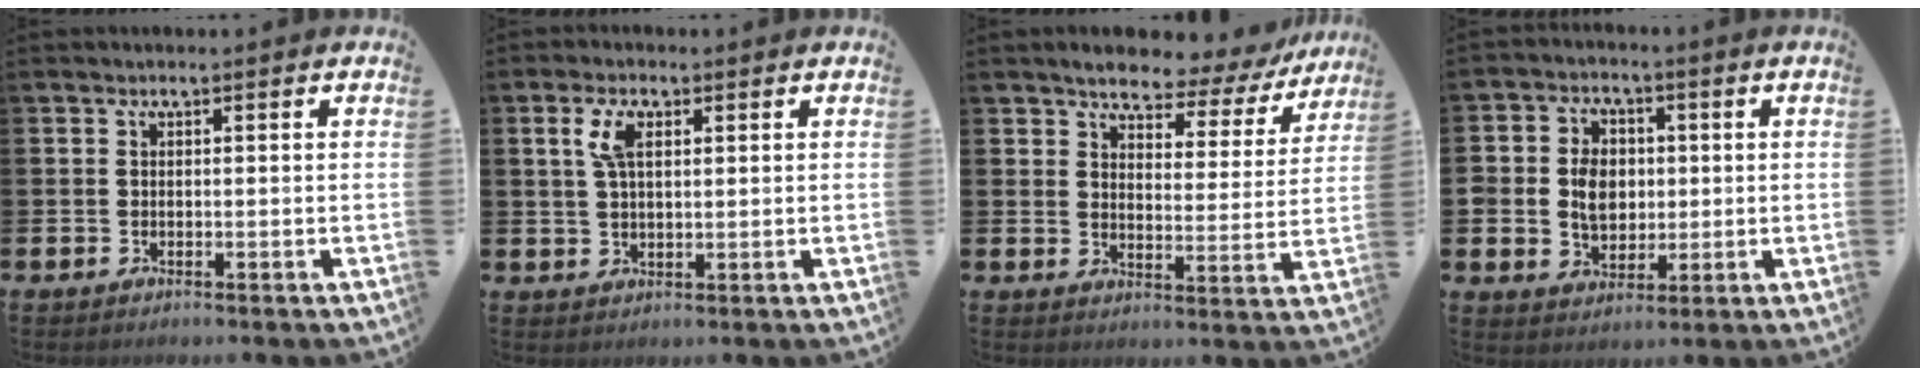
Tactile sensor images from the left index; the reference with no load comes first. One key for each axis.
{"total": 4.5, "fx": 2.2, "fy": 1.9, "fz": 3.5, "tx": -0.060, "ty": 0.003, "tz": 0.035}
{"total": 5.1, "fx": 4.8, "fy": 1.1, "fz": 1.1, "tx": -0.045, "ty": -0.038, "tz": 0.077}
{"total": 5.9, "fx": 0.6, "fy": 4.8, "fz": 3.2, "tx": -0.066, "ty": 0.014, "tz": 0.008}